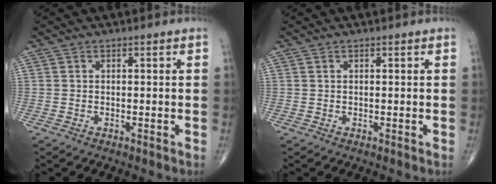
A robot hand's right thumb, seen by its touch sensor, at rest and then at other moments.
{"total": 0.0}